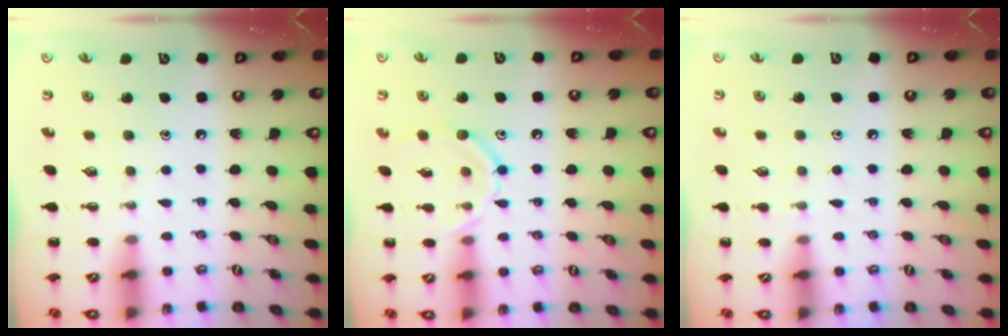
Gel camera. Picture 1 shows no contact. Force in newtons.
{"total": 10.9, "press": 10.9, "slide": 0.8}
{"total": 4.2, "press": 3.8, "slide": 1.6}